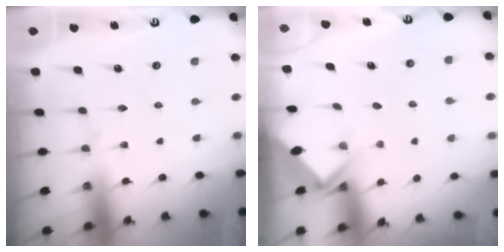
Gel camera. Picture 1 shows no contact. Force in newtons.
{"total": 2.5, "press": 2.5, "slide": 0.2}